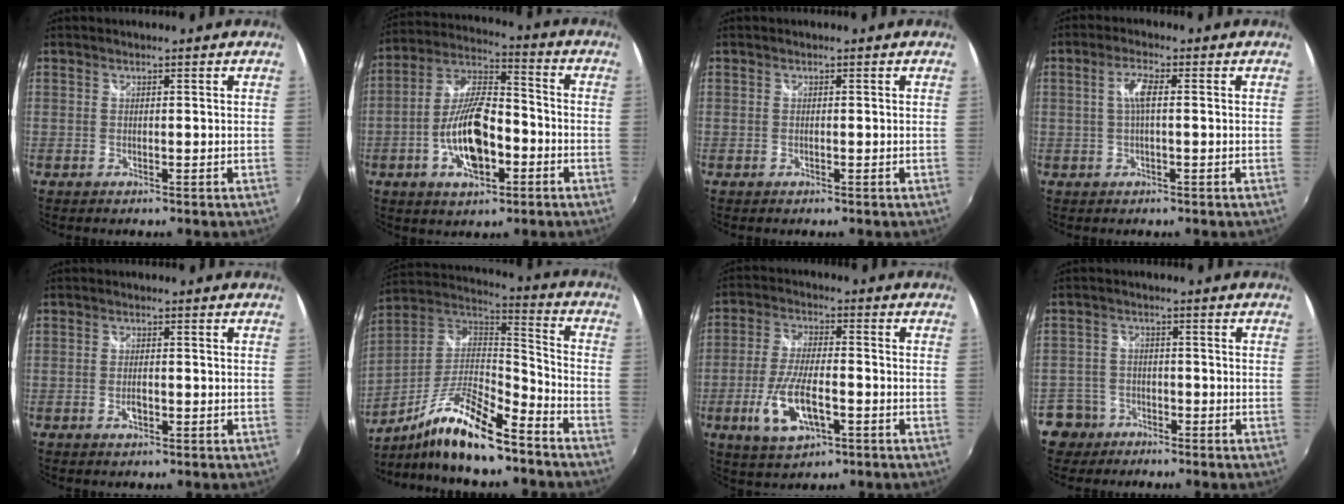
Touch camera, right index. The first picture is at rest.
{"total": 14.3, "force": [-4.5, 6.2, 12.0], "torque": [-0.243, 0.008, -0.079]}
{"total": 0.0}
{"total": 3.6, "force": [0.2, 0.6, 3.5], "torque": [-0.069, 0.006, 0.004]}
{"total": 2.3, "force": [-1.0, 1.2, 1.8], "torque": [-0.034, -0.002, -0.016]}
{"total": 17.2, "force": [-11.5, 3.9, 12.2], "torque": [-0.243, -0.005, -0.214]}
{"total": 11.4, "force": [-4.2, 4.3, 9.8], "torque": [-0.203, -0.011, -0.074]}
{"total": 6.0, "force": [-3.6, 4.8, 0.4], "torque": [-0.022, 0.021, -0.070]}